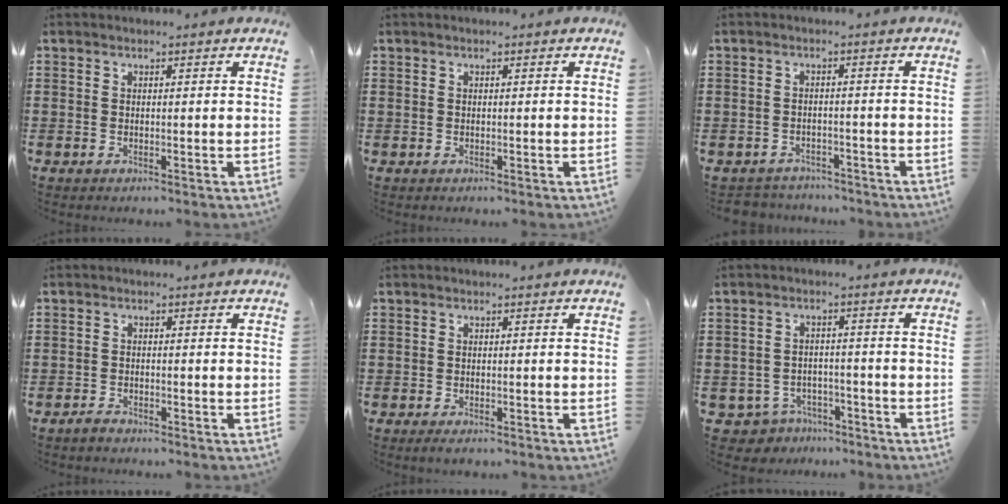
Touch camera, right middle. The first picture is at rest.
{"total": 0.0}
{"total": 2.4, "force": [-2.3, 0.5, -0.2], "torque": [-0.005, -0.003, -0.051]}
{"total": 1.2, "force": [-1.1, 0.4, 0.3], "torque": [-0.010, 0.000, -0.021]}
{"total": 0.8, "force": [-0.7, 0.1, 0.5], "torque": [-0.012, -0.007, -0.011]}
{"total": 3.6, "force": [-3.3, 1.2, 0.0], "torque": [-0.025, -0.001, -0.076]}